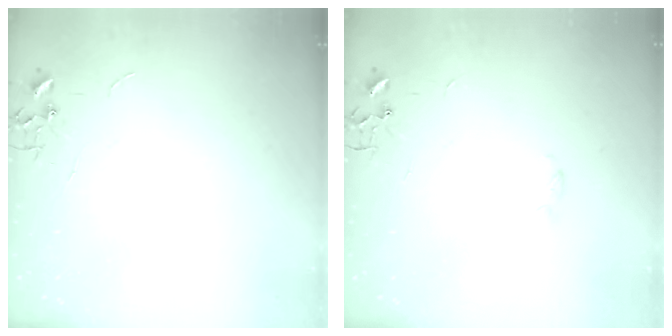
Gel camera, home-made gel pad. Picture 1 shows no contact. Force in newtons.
{"total": 2.4, "press": 2.4, "slide": 0.5}